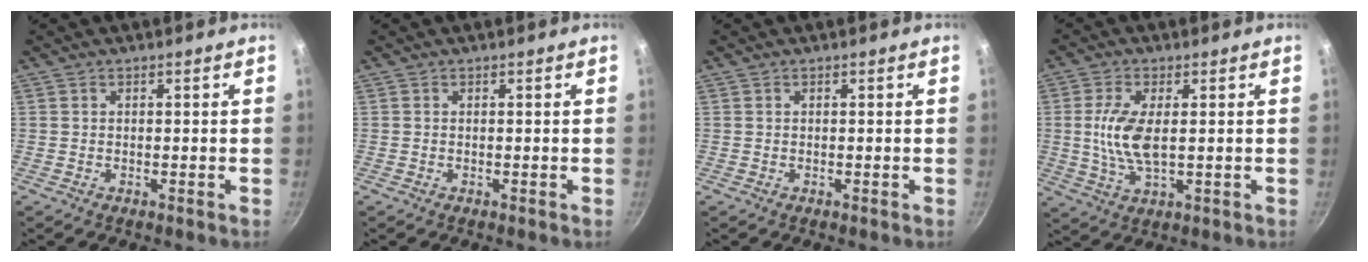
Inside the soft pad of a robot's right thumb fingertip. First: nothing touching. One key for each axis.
{"total": 0.0}
{"total": 0.0}
{"total": 8.3, "fx": 0.7, "fy": 3.6, "fz": 7.4, "tx": -0.154, "ty": -0.003, "tz": 0.013}